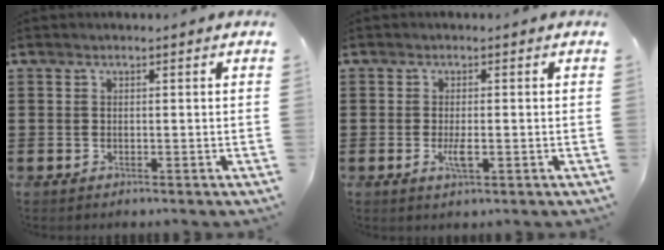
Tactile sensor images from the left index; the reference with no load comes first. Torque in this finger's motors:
{"motor_torque": [0.36, -0.07, 0.06, 0.05]}